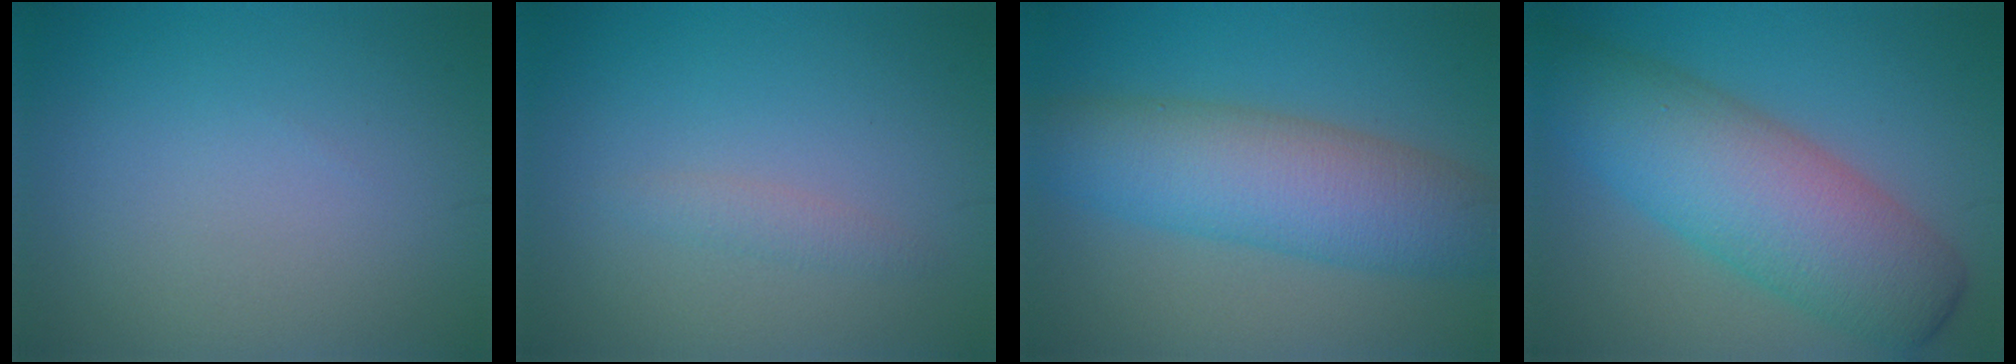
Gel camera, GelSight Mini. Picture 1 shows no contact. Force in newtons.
{"total": 1.2, "press": 1.2, "slide": 0.0}
{"total": 8.7, "press": 8.7, "slide": 0.3}
{"total": 9.8, "press": 9.8, "slide": 0.1}